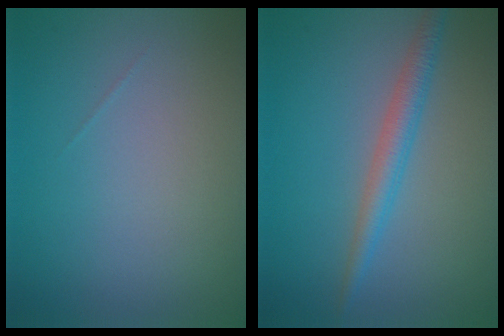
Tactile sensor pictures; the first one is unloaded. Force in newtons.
{"total": 2.4, "press": 2.4, "slide": 0.0}